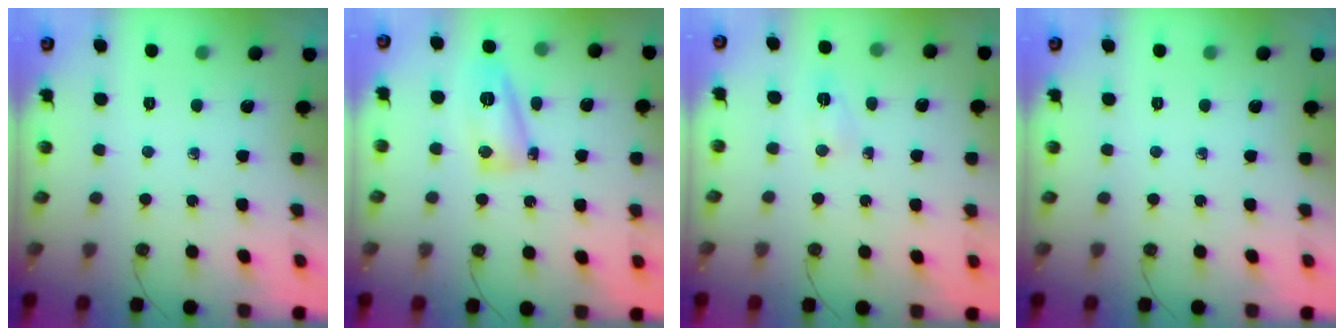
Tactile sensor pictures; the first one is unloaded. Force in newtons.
{"total": 9.6, "press": 9.6, "slide": 0.7}
{"total": 3.1, "press": 2.9, "slide": 1.1}
{"total": 0.0}